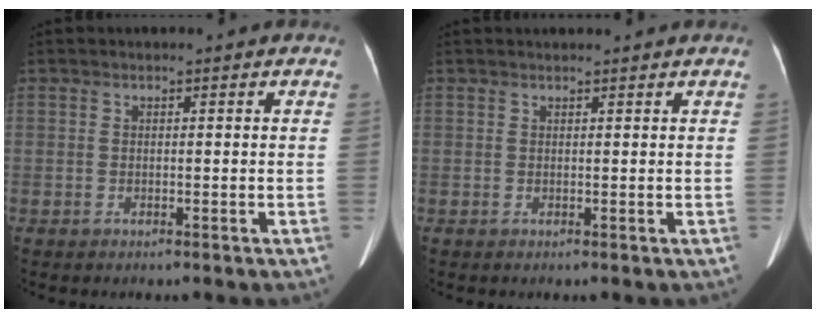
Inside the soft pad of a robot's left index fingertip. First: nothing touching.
{"total": 3.0, "force": [2.9, -0.1, 0.8], "torque": [-0.008, 0.021, 0.035]}